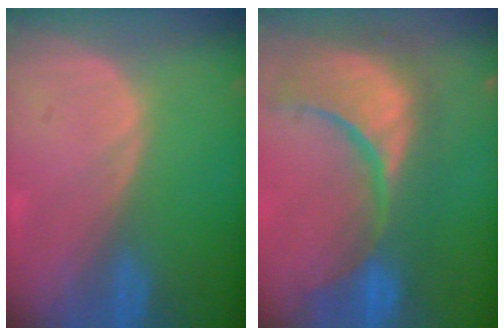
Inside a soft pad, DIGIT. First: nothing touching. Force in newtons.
{"total": 14.3, "press": 12.0, "slide": 7.8}